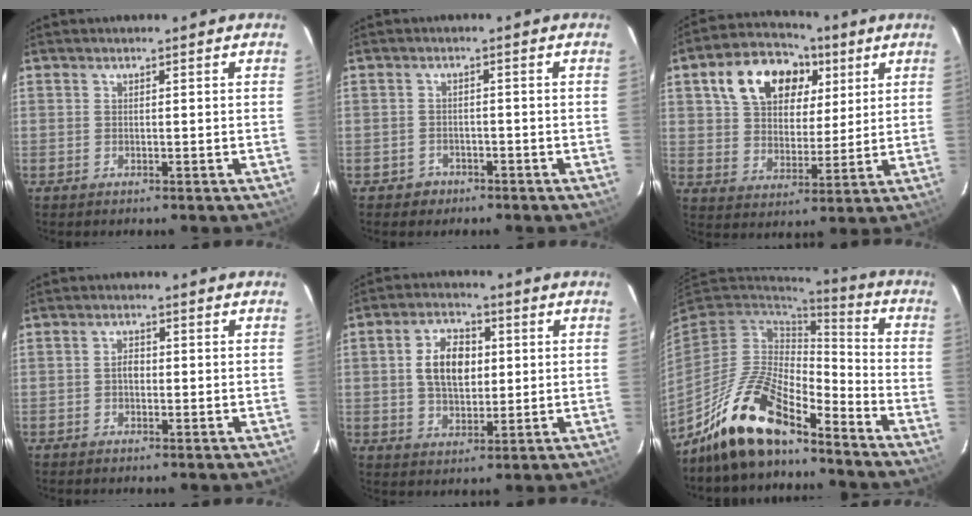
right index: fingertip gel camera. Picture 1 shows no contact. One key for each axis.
{"total": 3.2, "fx": -2.0, "fy": 2.5, "fz": 0.3, "tx": -0.012, "ty": 0.009, "tz": -0.027}
{"total": 16.1, "fx": 7.2, "fy": 10.7, "fz": 9.6, "tx": -0.195, "ty": 0.050, "tz": 0.128}
{"total": 1.9, "fx": -0.3, "fy": 1.3, "fz": 1.3, "tx": -0.023, "ty": 0.007, "tz": -0.007}
{"total": 9.4, "fx": 1.2, "fy": 5.8, "fz": 7.2, "tx": -0.133, "ty": 0.018, "tz": 0.027}
{"total": 16.7, "fx": -12.9, "fy": 5.2, "fz": 9.2, "tx": -0.193, "ty": -0.006, "tz": -0.241}